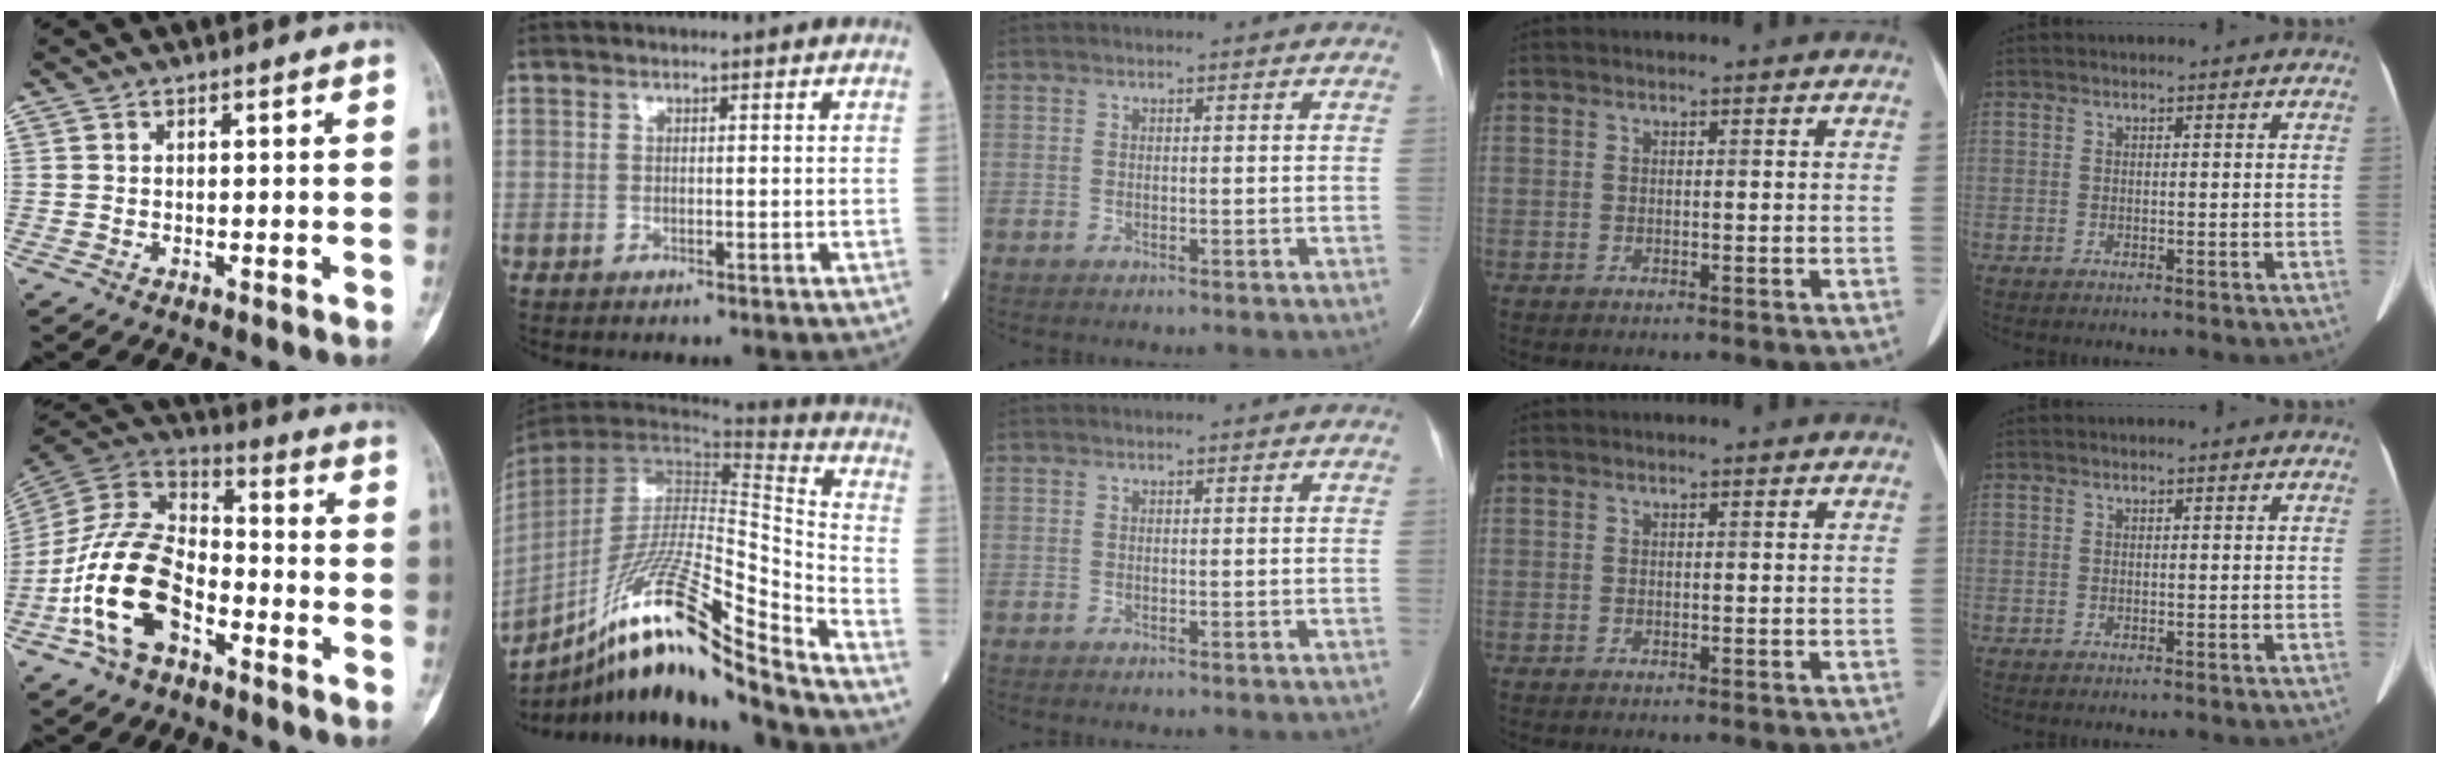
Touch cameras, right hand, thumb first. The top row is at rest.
{"thumb": {"total": 17.7, "force": [-7.1, 10.0, 12.7], "torque": [-0.239, 0.056, -0.140]}, "index": {"total": 22.9, "force": [-16.7, 0.4, 15.7], "torque": [-0.295, -0.020, -0.306]}}